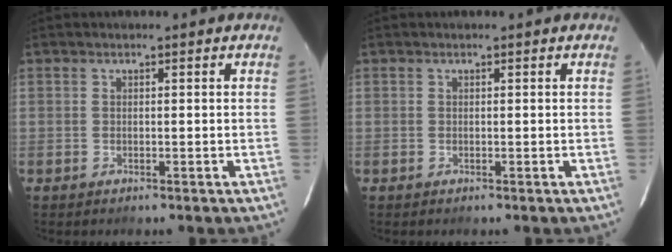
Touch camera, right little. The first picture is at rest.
{"total": 0.0}